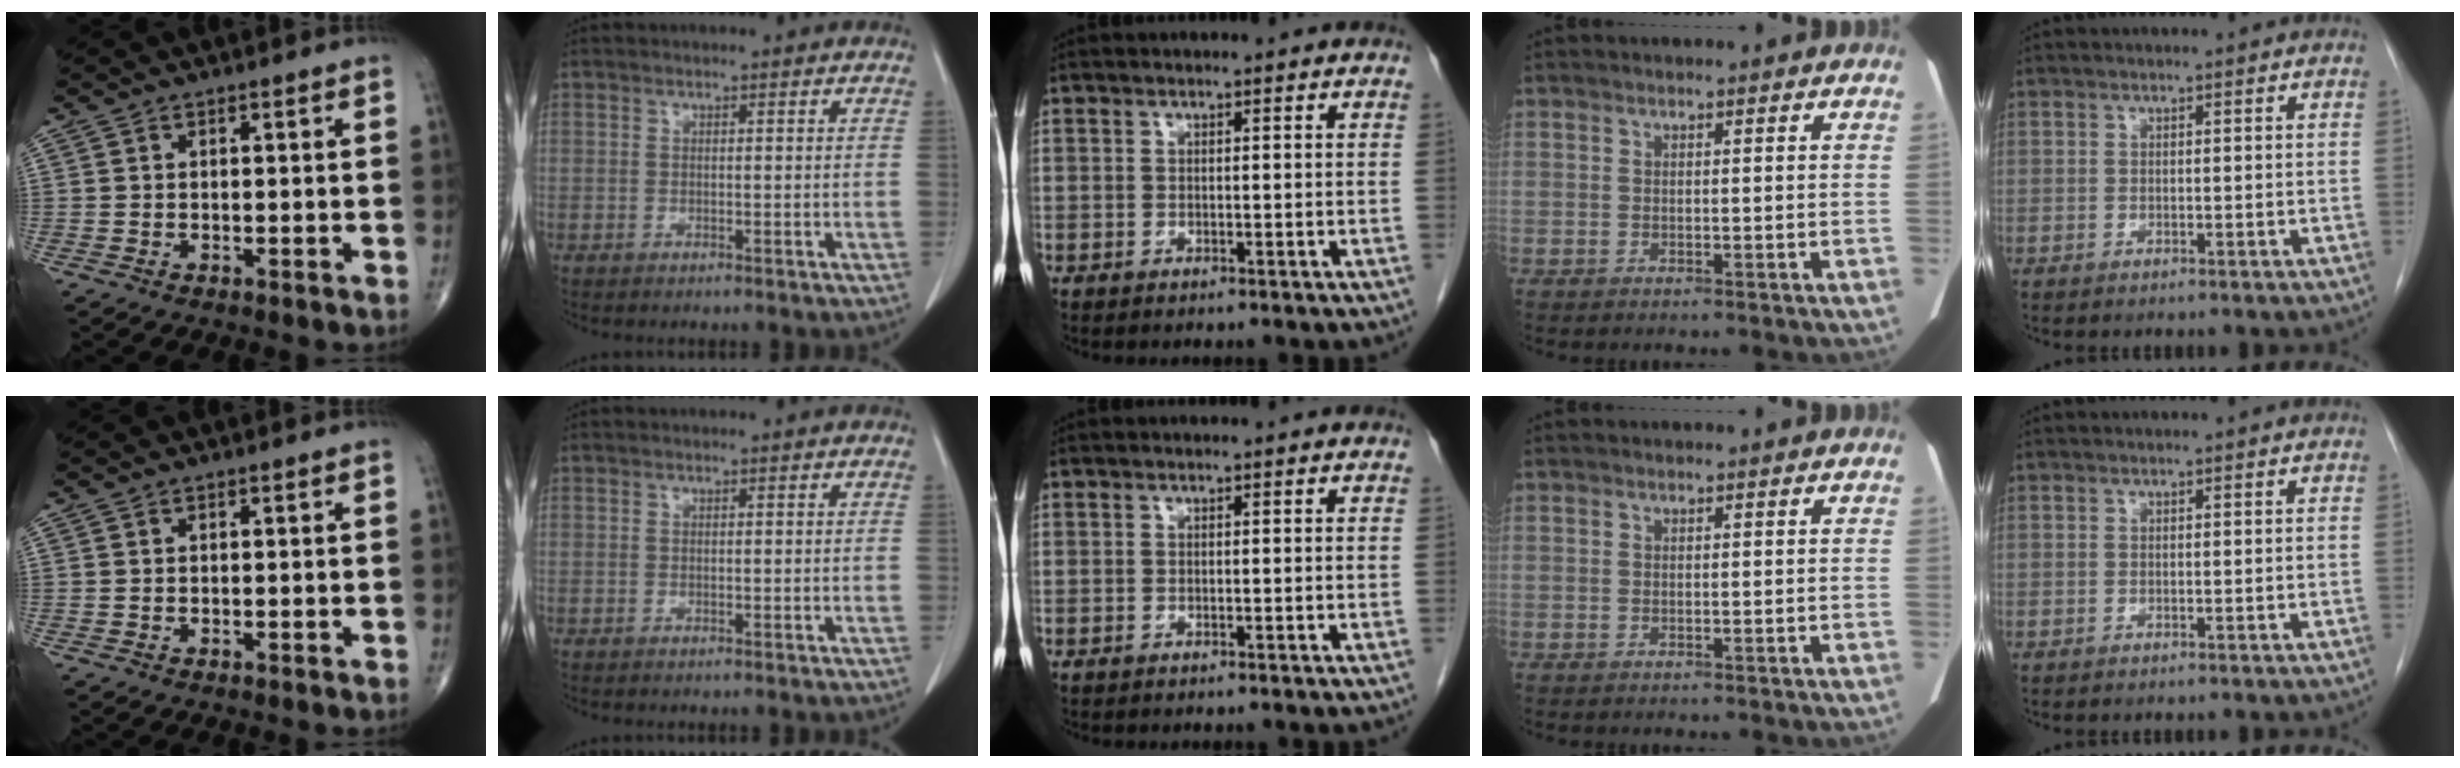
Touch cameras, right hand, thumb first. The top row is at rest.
{}